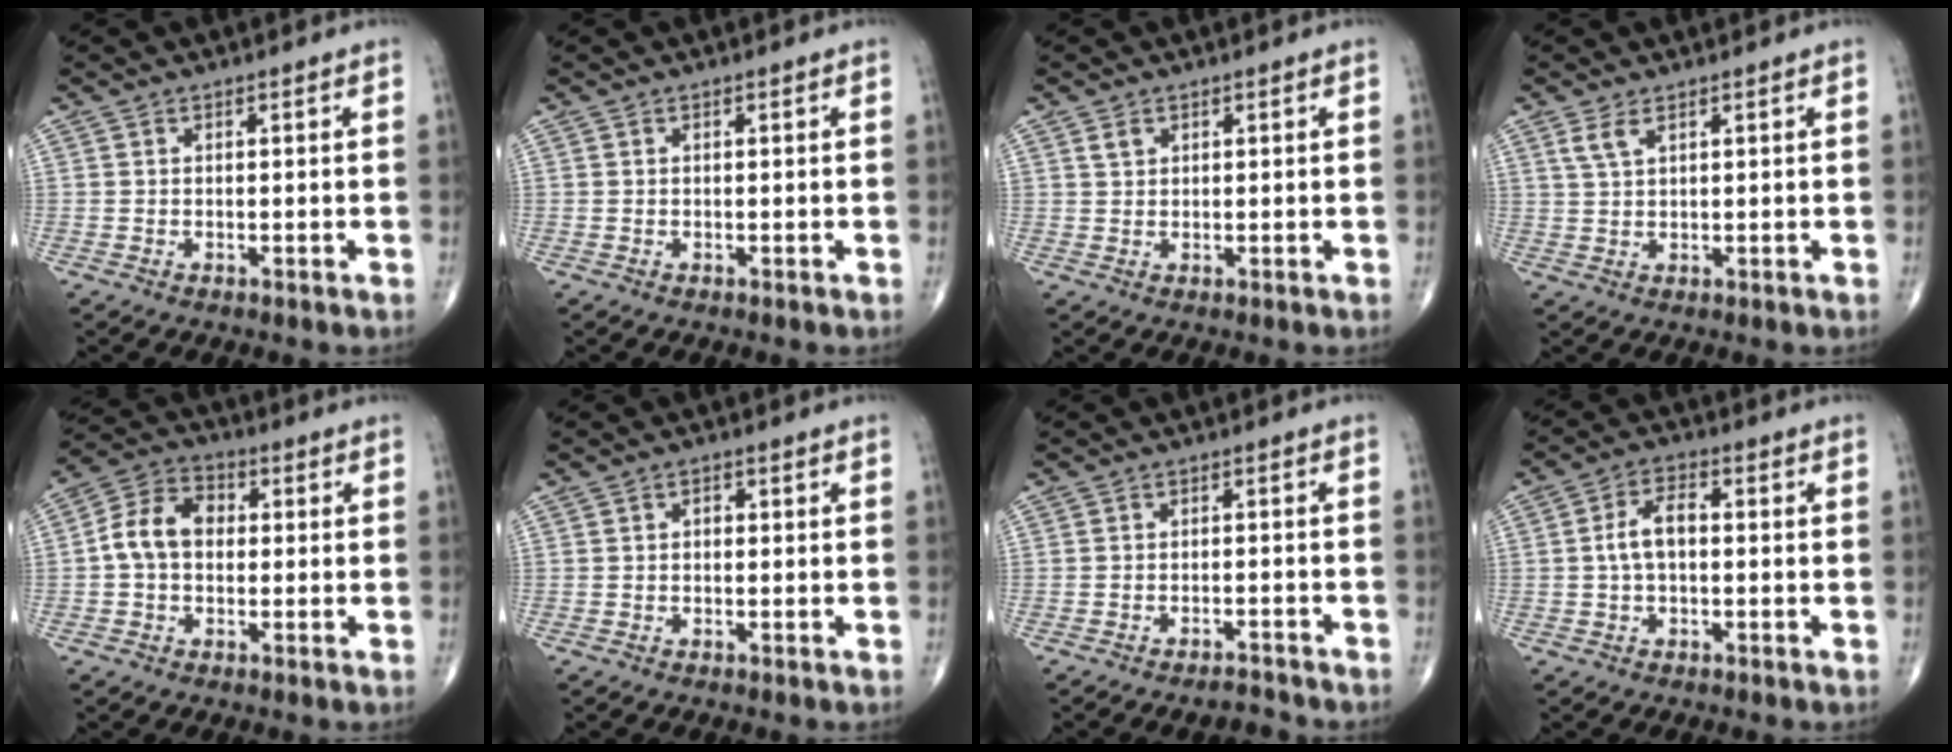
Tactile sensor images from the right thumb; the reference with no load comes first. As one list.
[{"total": 0.0}, {"total": 1.8, "force": [1.0, 1.3, 0.9], "torque": [-0.010, -0.002, 0.019]}, {"total": 2.9, "force": [1.7, 1.2, 2.1], "torque": [-0.045, 0.001, 0.041]}, {"total": 8.8, "force": [0.0, 6.4, 5.9], "torque": [-0.099, 0.030, -0.012]}, {"total": 1.4, "force": [0.0, 1.0, 1.0], "torque": [-0.010, 0.007, -0.003]}, {"total": 2.8, "force": [-2.7, 0.8, 0.5], "torque": [-0.016, 0.015, -0.039]}, {"total": 5.7, "force": [-0.1, 3.1, 4.8], "torque": [-0.095, 0.021, -0.008]}]